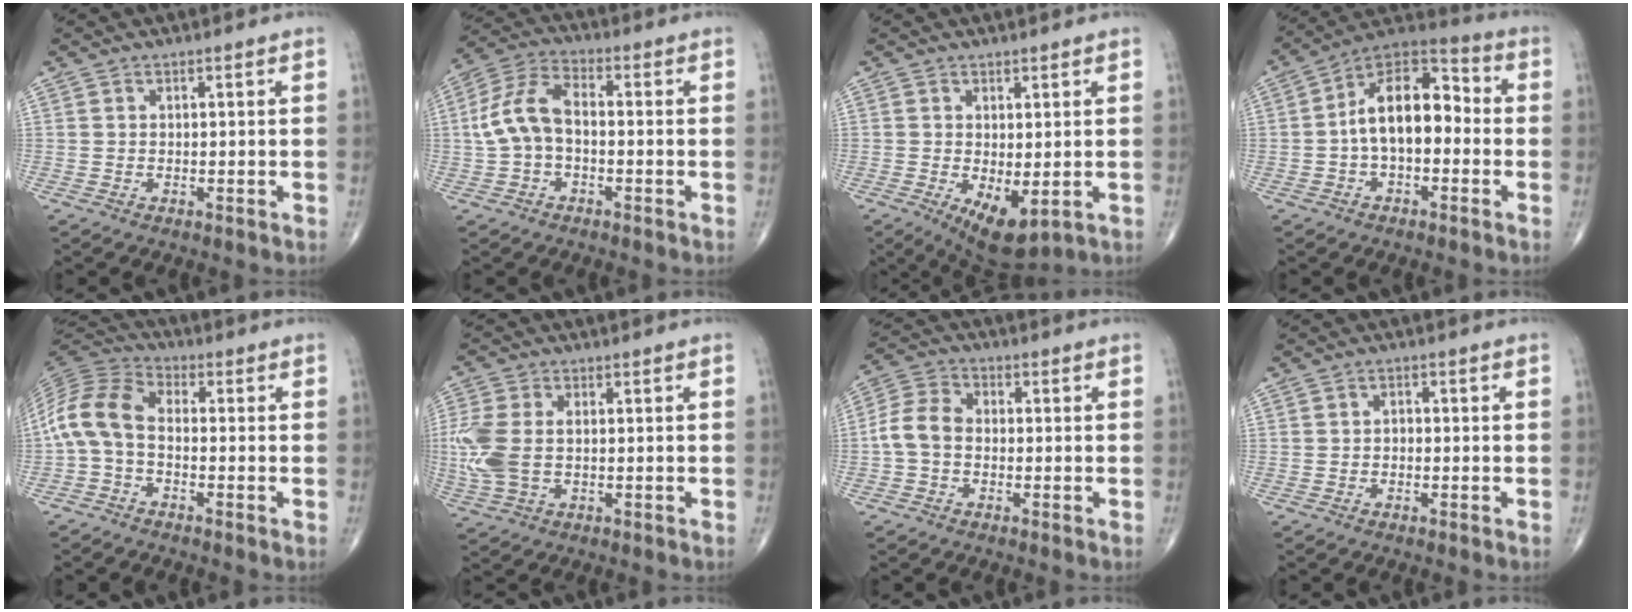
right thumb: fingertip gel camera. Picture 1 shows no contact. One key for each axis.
{"total": 9.1, "fx": -0.7, "fy": 5.4, "fz": 7.4, "tx": -0.152, "ty": 0.033, "tz": -0.023}
{"total": 8.4, "fx": -2.1, "fy": 3.7, "fz": 7.2, "tx": -0.109, "ty": -0.016, "tz": -0.018}
{"total": 14.1, "fx": -0.9, "fy": 8.1, "fz": 11.6, "tx": -0.160, "ty": 0.049, "tz": -0.031}
{"total": 9.6, "fx": -1.7, "fy": 5.7, "fz": 7.6, "tx": -0.154, "ty": 0.030, "tz": -0.051}
{"total": 9.3, "fx": -0.2, "fy": 5.6, "fz": 7.4, "tx": -0.196, "ty": 0.004, "tz": -0.001}
{"total": 6.6, "fx": -1.0, "fy": 4.8, "fz": 4.5, "tx": -0.084, "ty": 0.022, "tz": -0.034}
{"total": 1.2, "fx": -0.4, "fy": 0.8, "fz": 0.7, "tx": -0.001, "ty": 0.006, "tz": -0.010}